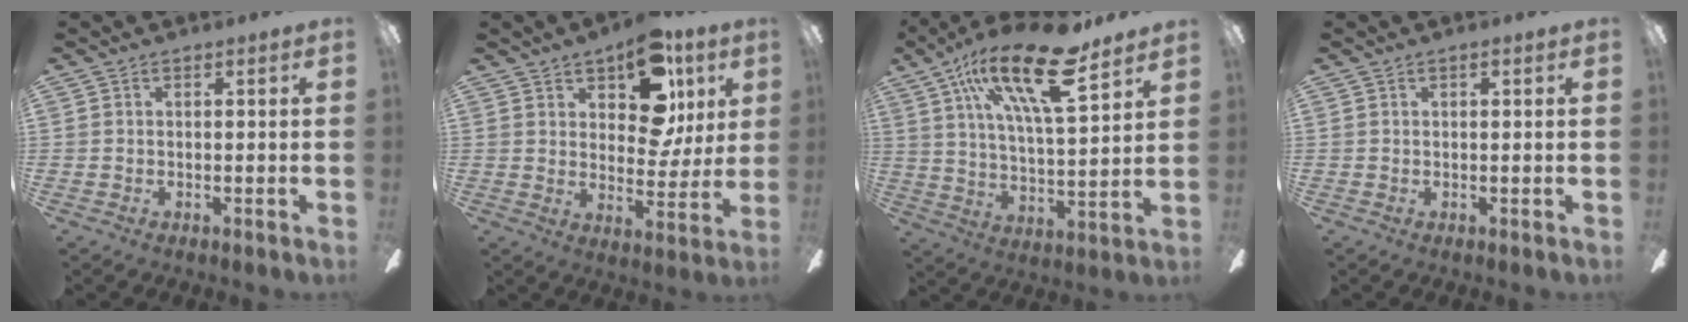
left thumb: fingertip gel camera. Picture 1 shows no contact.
{"total": 15.0, "force": [8.3, 8.6, 9.1], "torque": [-0.129, -0.033, 0.146]}
{"total": 22.9, "force": [13.9, 7.7, 16.4], "torque": [-0.288, -0.068, 0.229]}
{"total": 0.8, "force": [0.4, 0.3, 0.6], "torque": [-0.013, 0.002, 0.007]}